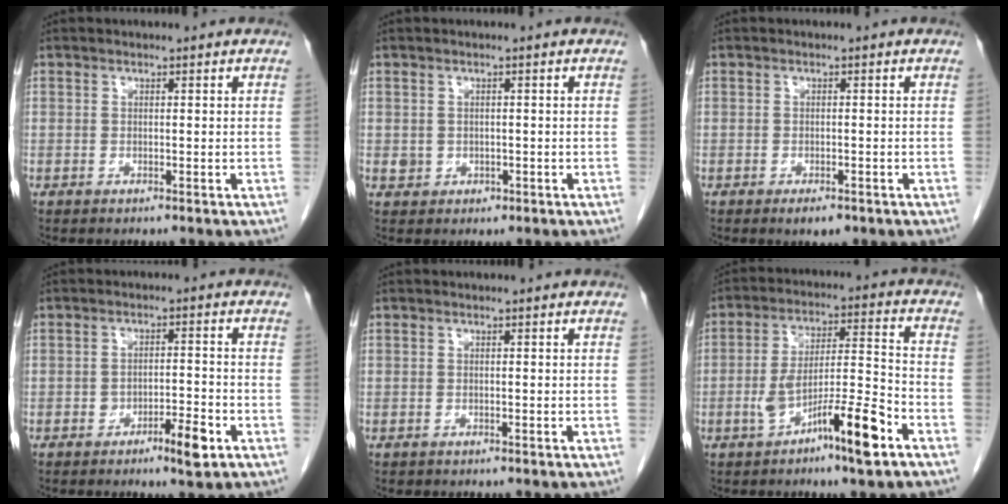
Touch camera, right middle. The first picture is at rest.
{"total": 1.9, "force": [-0.3, 1.8, 0.7], "torque": [-0.012, 0.003, 0.005]}
{"total": 2.2, "force": [-1.4, 0.9, 1.5], "torque": [-0.025, -0.003, -0.015]}
{"total": 4.6, "force": [-2.6, 1.0, 3.6], "torque": [-0.053, 0.001, -0.039]}
{"total": 0.0}
{"total": 11.3, "force": [-5.8, 1.0, 9.6], "torque": [-0.171, 0.012, -0.097]}